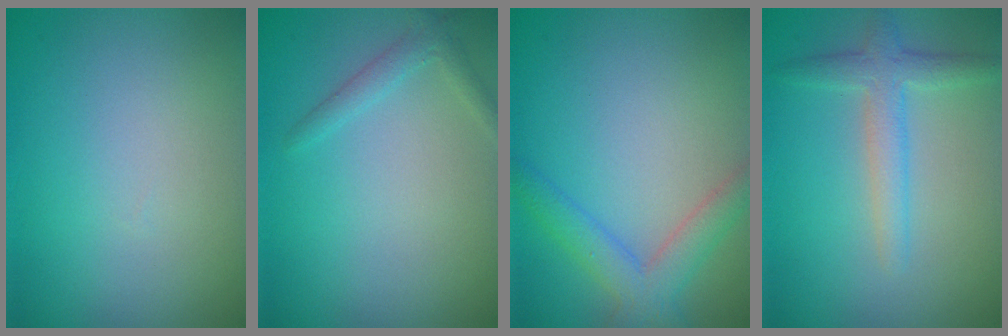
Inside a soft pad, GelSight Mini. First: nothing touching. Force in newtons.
{"total": 1.4, "press": 1.4, "slide": 0.0}
{"total": 3.5, "press": 3.5, "slide": 0.1}
{"total": 2.8, "press": 2.8, "slide": 0.1}